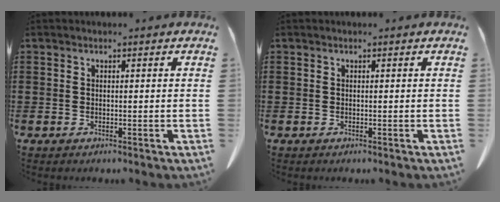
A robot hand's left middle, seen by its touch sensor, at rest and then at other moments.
{"total": 0.0}